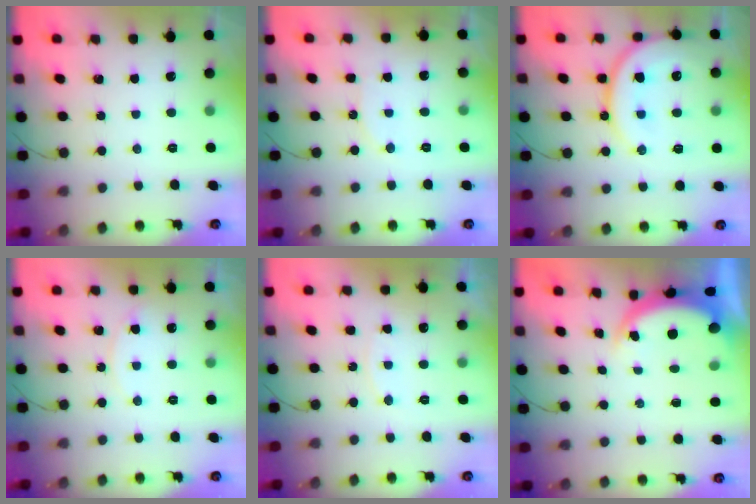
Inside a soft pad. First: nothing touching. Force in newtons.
{"total": 7.5, "press": 7.2, "slide": 2.0}
{"total": 16.6, "press": 16.5, "slide": 1.7}
{"total": 5.7, "press": 5.6, "slide": 0.6}
{"total": 4.4, "press": 4.4, "slide": 0.5}
{"total": 4.6, "press": 4.4, "slide": 1.1}